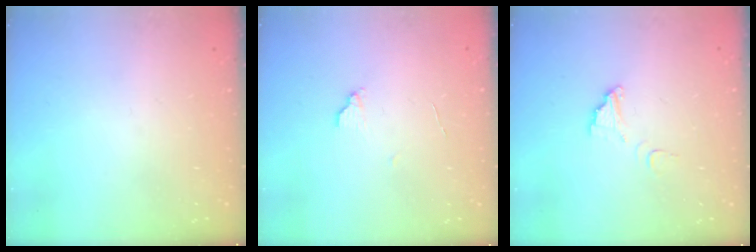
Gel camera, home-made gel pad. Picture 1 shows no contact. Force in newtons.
{"total": 4.3, "press": 4.3, "slide": 0.4}
{"total": 6.2, "press": 6.2, "slide": 0.6}